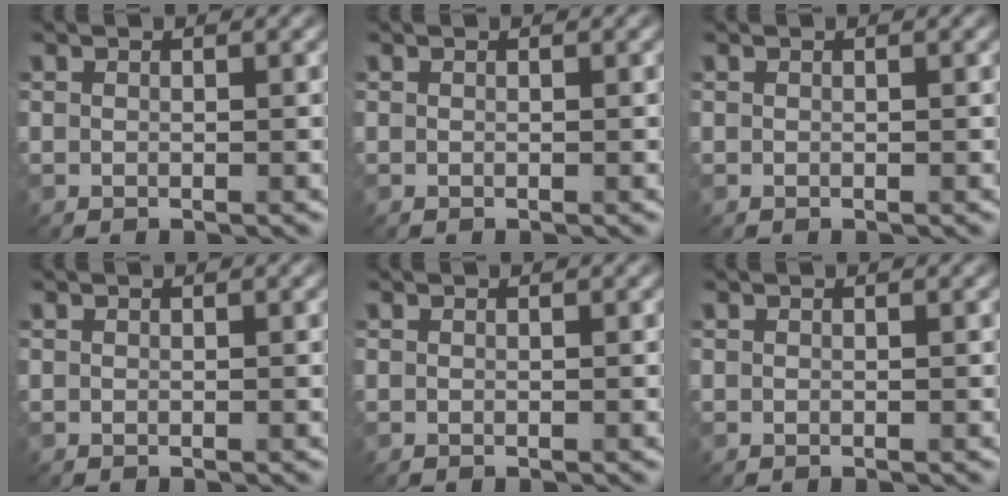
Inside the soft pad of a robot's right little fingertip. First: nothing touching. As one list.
[{"total": 0.0}, {"total": 0.0}, {"total": 0.0}, {"total": 0.0}, {"total": 0.0}]